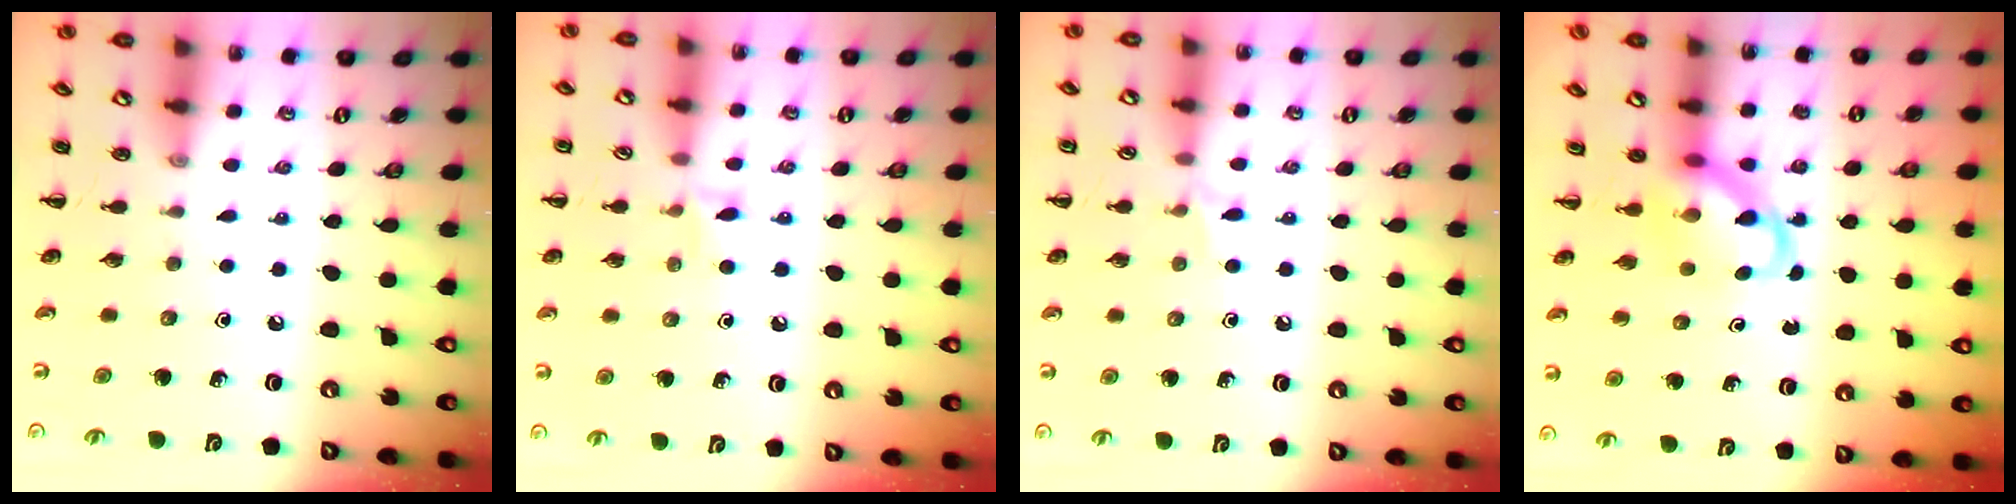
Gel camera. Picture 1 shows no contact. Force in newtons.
{"total": 4.4, "press": 4.0, "slide": 1.7}
{"total": 5.0, "press": 4.7, "slide": 1.8}
{"total": 5.2, "press": 5.1, "slide": 1.0}